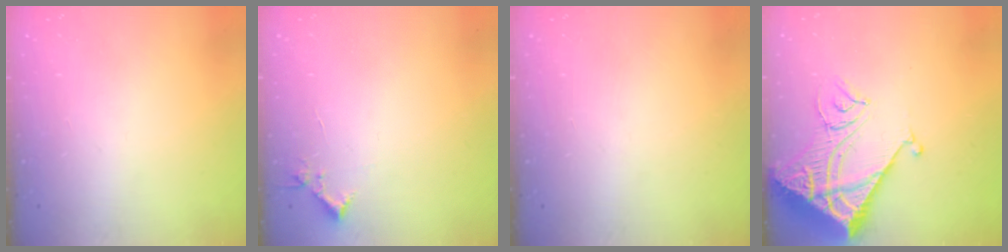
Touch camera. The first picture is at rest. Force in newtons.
{"total": 4.4, "press": 4.4, "slide": 0.5}
{"total": 0.0}
{"total": 14.7, "press": 14.6, "slide": 1.6}